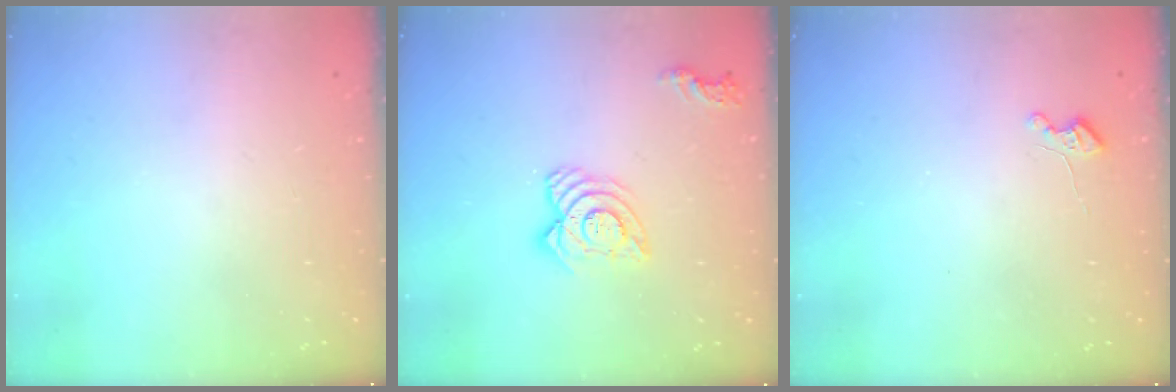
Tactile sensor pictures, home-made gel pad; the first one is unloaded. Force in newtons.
{"total": 11.0, "press": 10.9, "slide": 1.0}
{"total": 3.7, "press": 3.6, "slide": 0.5}